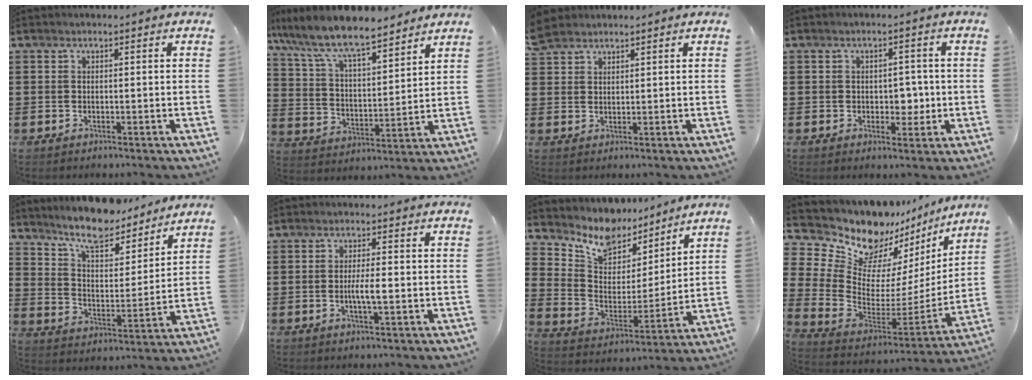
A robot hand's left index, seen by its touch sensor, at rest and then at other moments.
{"total": 9.1, "force": [8.1, 1.5, 4.0], "torque": [-0.111, -0.042, 0.140]}
{"total": 3.2, "force": [2.9, 1.3, 0.6], "torque": [-0.021, 0.002, 0.057]}
{"total": 3.6, "force": [-0.1, 2.4, 2.6], "torque": [-0.040, 0.000, -0.010]}
{"total": 8.9, "force": [8.1, 1.6, 3.5], "torque": [-0.093, -0.049, 0.143]}
{"total": 3.5, "force": [-0.6, 0.6, 3.4], "torque": [-0.066, -0.004, -0.014]}
{"total": 9.1, "force": [8.1, 4.0, 1.4], "torque": [-0.063, -0.061, 0.146]}
{"total": 10.5, "force": [8.1, 5.8, 3.3], "torque": [-0.101, -0.071, 0.148]}